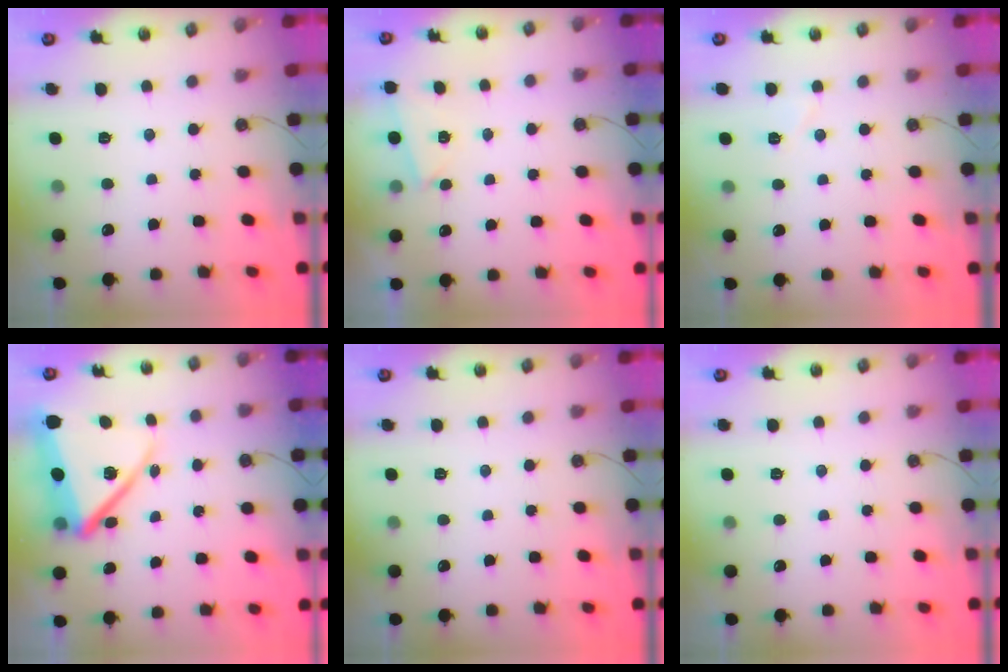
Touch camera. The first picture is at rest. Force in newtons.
{"total": 2.5, "press": 1.6, "slide": 1.9}
{"total": 3.9, "press": 3.3, "slide": 1.9}
{"total": 16.2, "press": 16.1, "slide": 1.9}
{"total": 0.0}
{"total": 0.0}